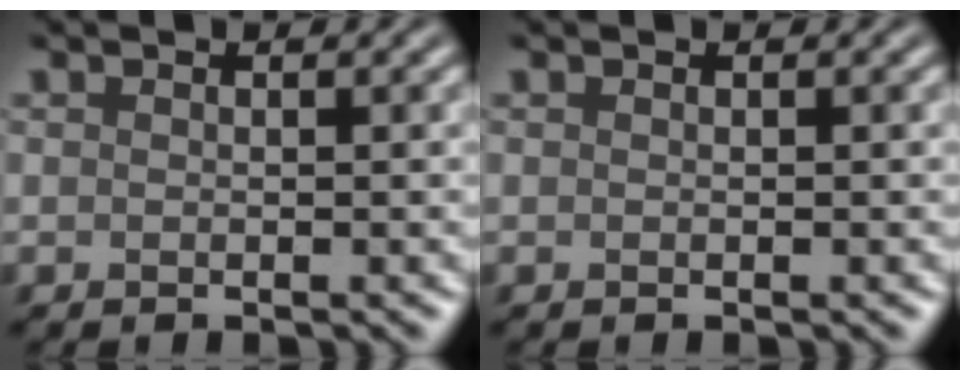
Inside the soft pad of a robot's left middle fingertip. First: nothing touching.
{"total": 0.0}